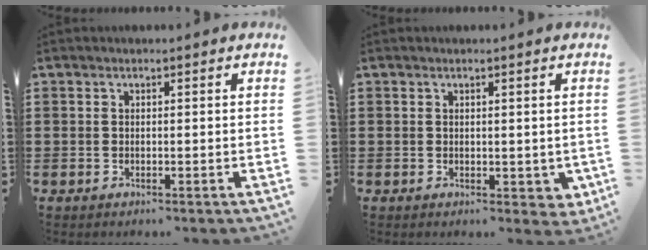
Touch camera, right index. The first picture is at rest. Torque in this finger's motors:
{"motor_torque": [0.09, 0.12, 0.05, 0.02]}